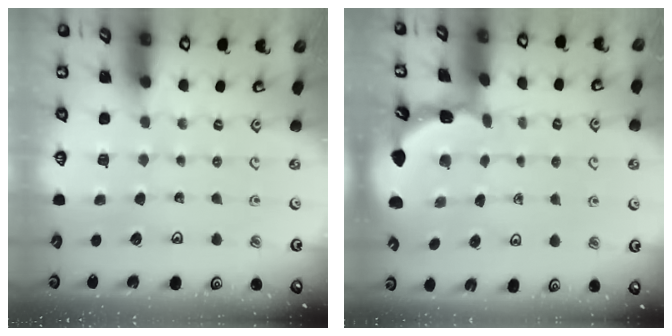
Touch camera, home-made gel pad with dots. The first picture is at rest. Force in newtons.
{"total": 1.8, "press": 1.8, "slide": 0.1}